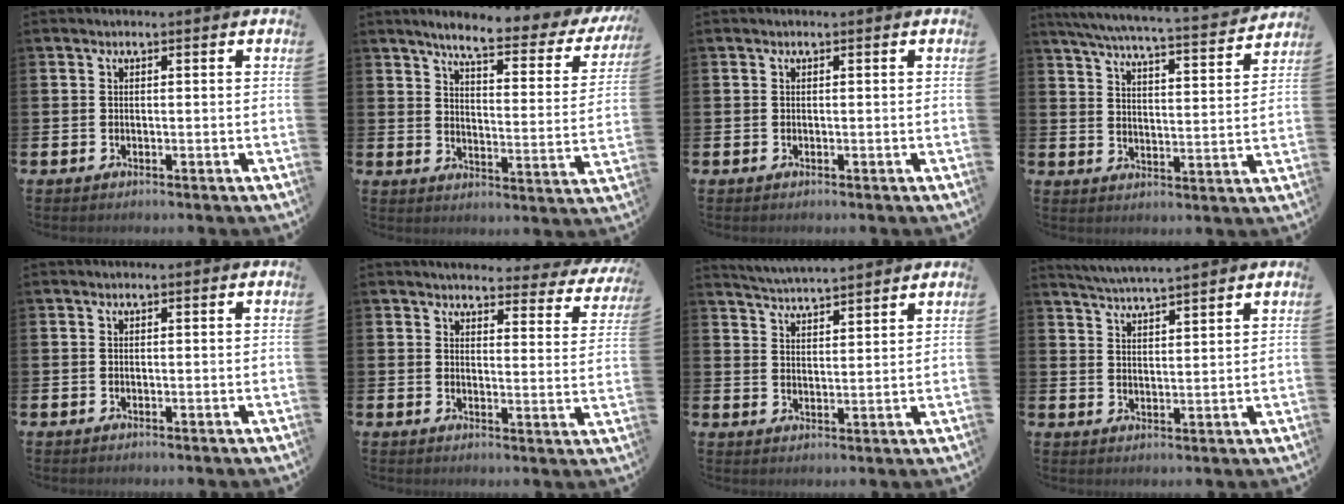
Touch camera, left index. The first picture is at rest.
{"total": 5.7, "force": [4.6, 0.8, 3.2], "torque": [-0.073, -0.041, 0.066]}
{"total": 0.0}
{"total": 6.2, "force": [5.8, 0.3, 2.2], "torque": [-0.062, -0.044, 0.096]}
{"total": 0.0}
{"total": 3.3, "force": [3.2, 0.7, 0.5], "torque": [-0.015, -0.029, 0.050]}
{"total": 4.5, "force": [4.5, -0.2, -0.1], "torque": [-0.020, -0.025, 0.082]}
{"total": 4.3, "force": [4.3, -0.5, 0.4], "torque": [-0.027, -0.021, 0.078]}